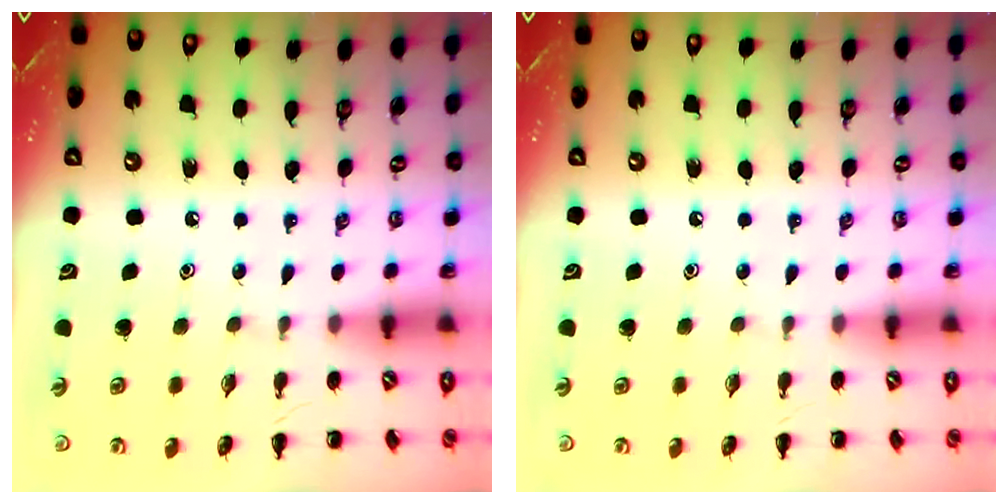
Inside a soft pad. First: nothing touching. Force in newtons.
{"total": 0.0}